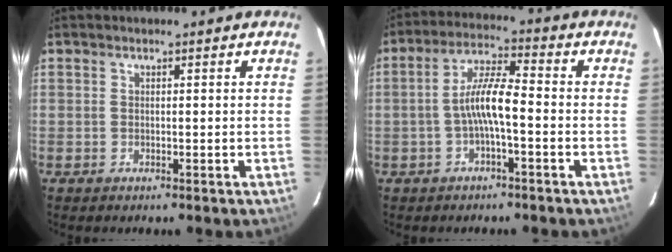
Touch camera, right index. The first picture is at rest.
{"total": 7.0, "force": [-1.9, 1.1, 6.6], "torque": [-0.136, 0.015, -0.036]}